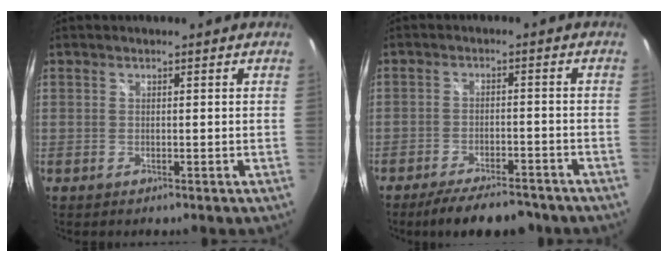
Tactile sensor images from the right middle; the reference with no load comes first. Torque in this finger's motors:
{"motor_torque": [1.09, -1.05, 0.24, 0.08]}